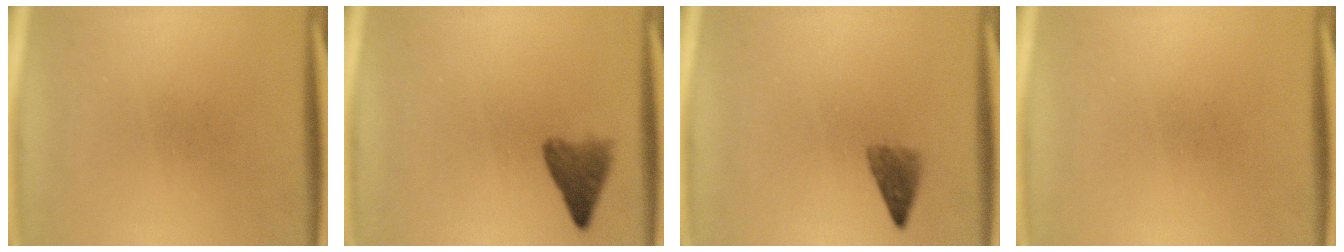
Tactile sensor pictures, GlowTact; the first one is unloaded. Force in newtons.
{"total": 3.5}
{"total": 2.4}
{"total": 0.0}